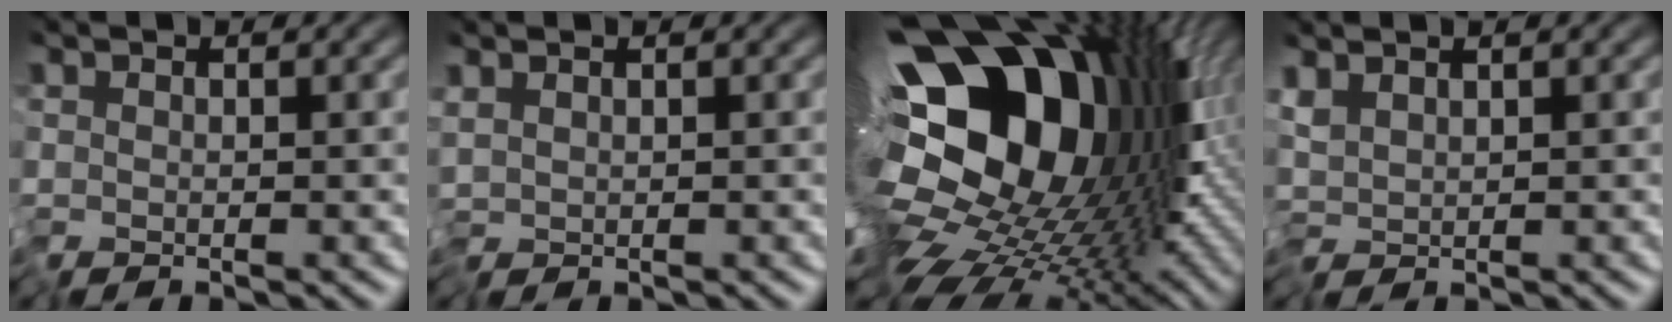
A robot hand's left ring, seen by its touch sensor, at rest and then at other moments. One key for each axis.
{"total": 0.8, "fx": 0.1, "fy": 0.3, "fz": 0.7, "tx": -0.016, "ty": 0.002, "tz": 0.002}
{"total": 18.8, "fx": -0.3, "fy": 12.2, "fz": 14.3, "tx": -0.231, "ty": -0.024, "tz": -0.001}
{"total": 1.7, "fx": 0.6, "fy": 0.7, "fz": 1.5, "tx": -0.030, "ty": 0.004, "tz": 0.009}